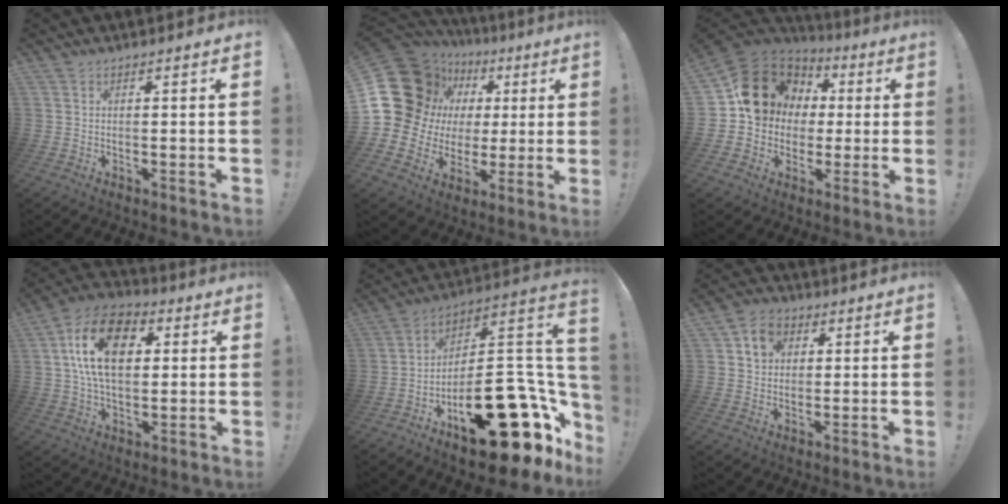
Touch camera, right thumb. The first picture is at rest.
{"total": 20.7, "force": [5.4, 16.7, 11.0], "torque": [-0.183, -0.048, 0.146]}
{"total": 16.4, "force": [3.1, 14.0, 8.0], "torque": [-0.118, 0.002, 0.074]}
{"total": 18.4, "force": [4.2, 11.8, 13.5], "torque": [-0.246, 0.002, 0.072]}
{"total": 25.5, "force": [-11.3, 10.8, 20.1], "torque": [-0.245, 0.060, -0.162]}
{"total": 7.1, "force": [2.7, 5.9, 2.9], "torque": [-0.039, -0.003, 0.052]}